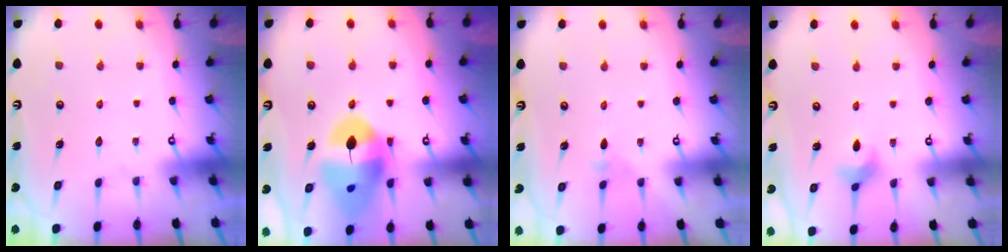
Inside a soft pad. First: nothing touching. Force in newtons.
{"total": 16.7, "press": 16.5, "slide": 2.4}
{"total": 2.0, "press": 1.9, "slide": 0.5}
{"total": 2.7, "press": 2.7, "slide": 0.2}